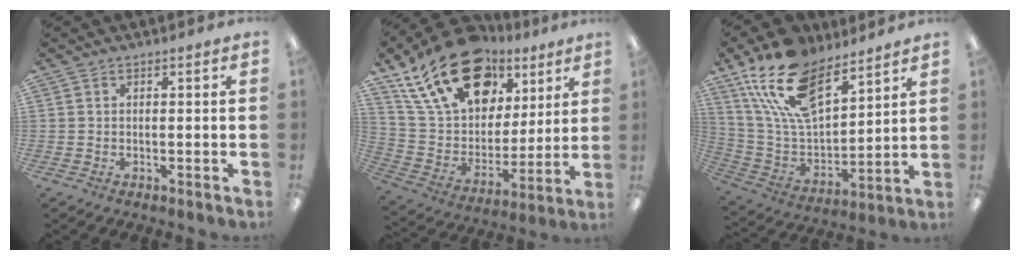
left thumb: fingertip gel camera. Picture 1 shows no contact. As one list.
[{"total": 23.0, "force": [14.5, 13.5, 11.7], "torque": [-0.200, -0.075, 0.265]}, {"total": 20.5, "force": [13.7, 9.9, 11.6], "torque": [-0.240, -0.064, 0.253]}]